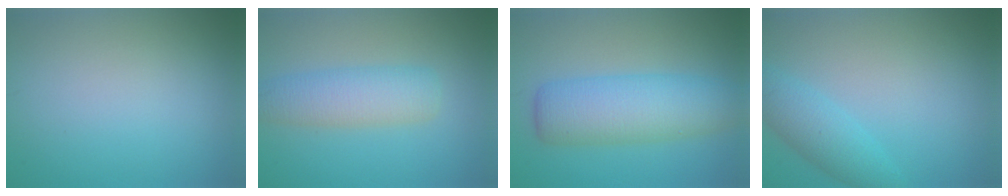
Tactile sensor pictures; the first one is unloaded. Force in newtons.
{"total": 4.4, "press": 4.4, "slide": 0.1}
{"total": 6.7, "press": 6.7, "slide": 0.2}
{"total": 3.3, "press": 3.3, "slide": 0.1}